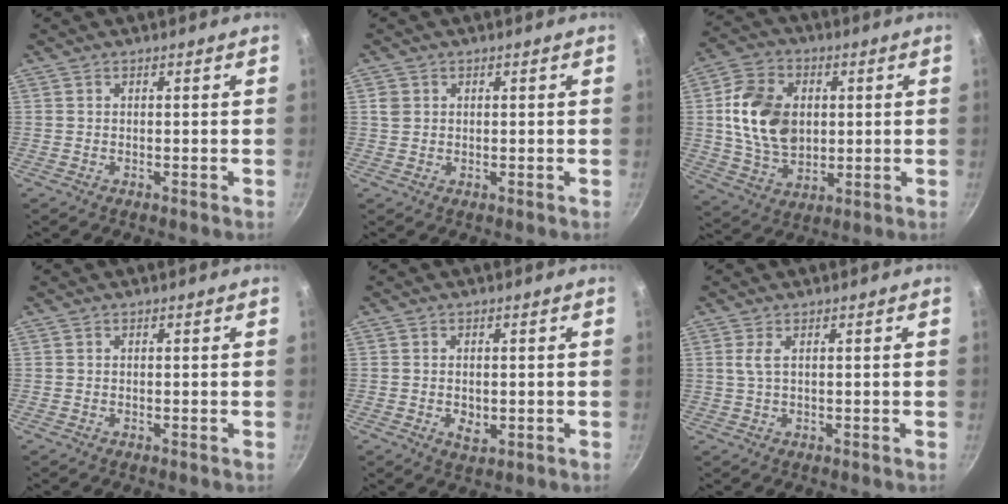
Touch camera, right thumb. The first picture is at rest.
{"total": 2.1, "force": [0.5, 1.8, 0.9], "torque": [-0.010, 0.006, 0.010]}
{"total": 15.2, "force": [1.8, 10.9, 10.4], "torque": [-0.171, 0.000, 0.035]}
{"total": 0.0}
{"total": 3.3, "force": [-0.6, 2.1, 2.5], "torque": [-0.038, -0.007, -0.005]}
{"total": 2.1, "force": [0.6, 0.4, 2.0], "torque": [-0.047, 0.002, 0.014]}